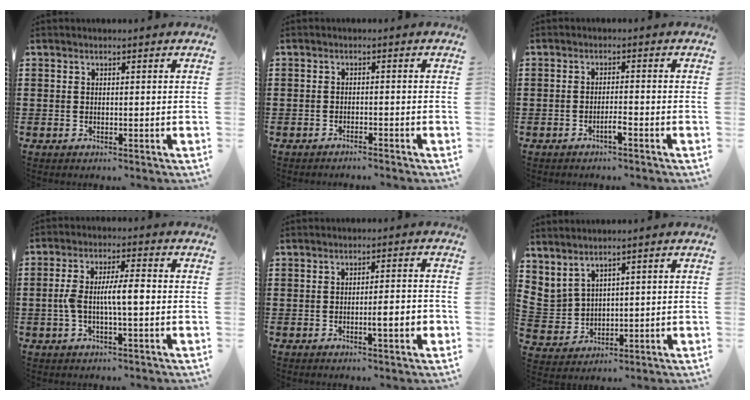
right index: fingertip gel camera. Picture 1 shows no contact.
{"total": 1.3, "force": [-1.3, -0.1, 0.2], "torque": [-0.007, 0.002, -0.026]}
{"total": 2.0, "force": [-1.2, 0.0, 1.5], "torque": [-0.027, -0.003, -0.022]}
{"total": 5.9, "force": [-0.7, 1.4, 5.7], "torque": [-0.117, 0.001, -0.019]}
{"total": 3.9, "force": [-1.0, 0.3, 3.7], "torque": [-0.054, -0.007, -0.021]}
{"total": 2.6, "force": [2.1, 1.4, 0.2], "torque": [-0.019, -0.005, 0.038]}